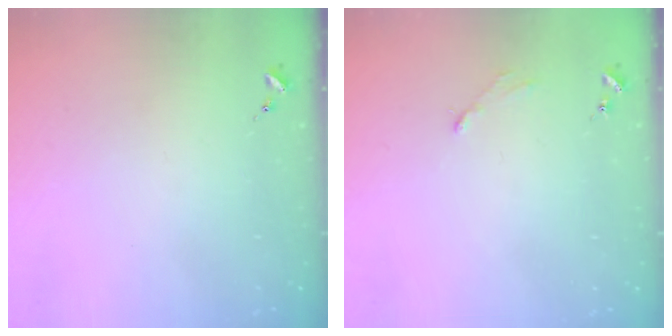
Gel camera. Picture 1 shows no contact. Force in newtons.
{"total": 2.9, "press": 2.9, "slide": 0.4}